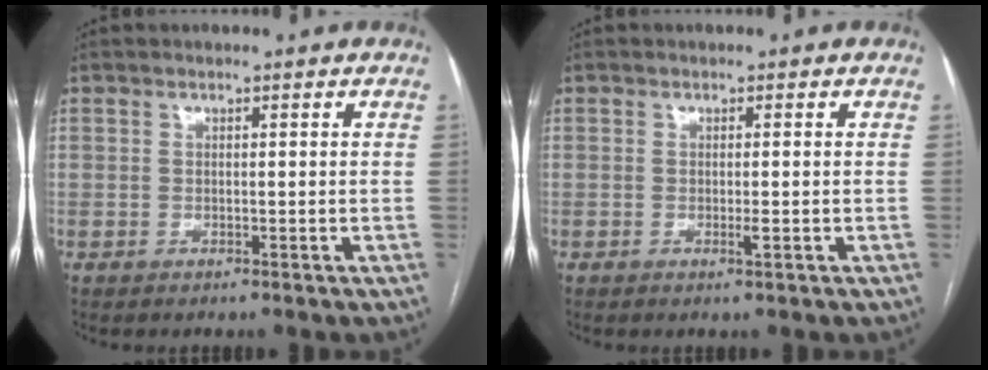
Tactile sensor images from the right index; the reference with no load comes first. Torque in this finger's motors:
{"motor_torque": [0.33, -0.06, -0.01, 0.04]}